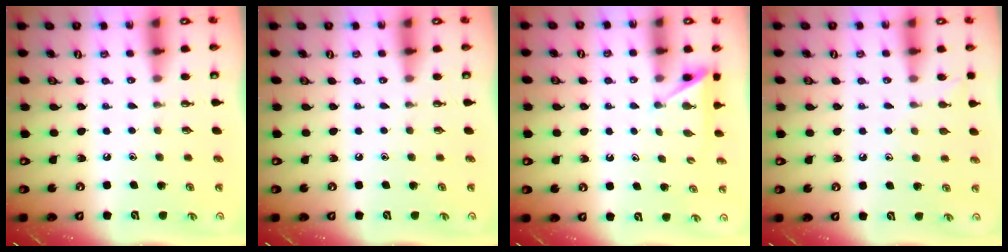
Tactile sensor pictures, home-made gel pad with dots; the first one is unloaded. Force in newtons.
{"total": 0.0}
{"total": 3.1, "press": 3.1, "slide": 0.5}
{"total": 6.2, "press": 6.2, "slide": 0.7}